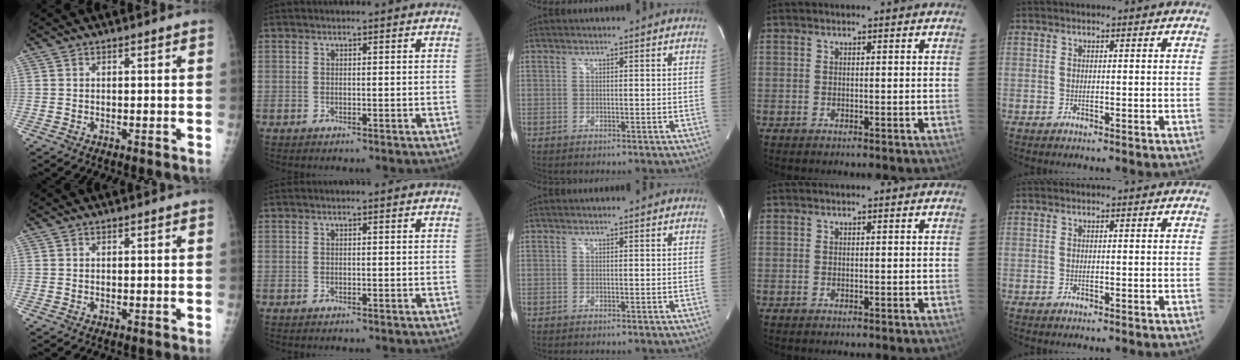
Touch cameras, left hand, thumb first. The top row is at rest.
{}